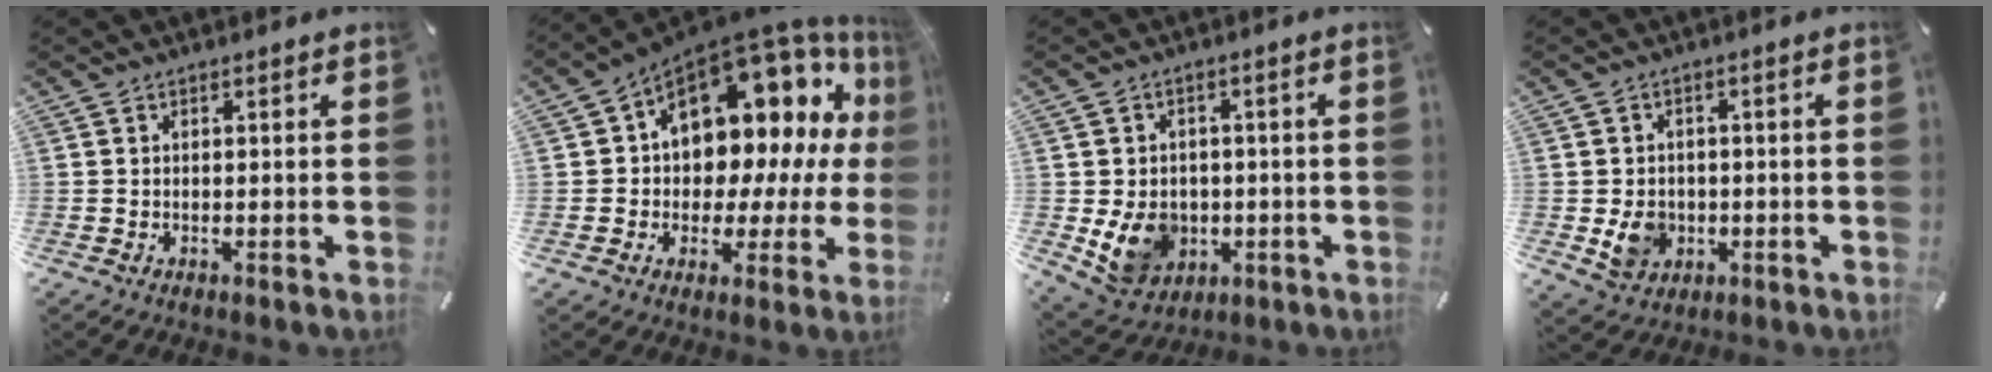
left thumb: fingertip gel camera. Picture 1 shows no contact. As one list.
[{"total": 16.1, "force": [6.7, 10.3, 10.4], "torque": [-0.136, -0.067, 0.109]}, {"total": 10.7, "force": [-2.1, 9.0, 5.4], "torque": [-0.119, 0.004, -0.036]}, {"total": 6.8, "force": [-1.1, 6.1, 2.9], "torque": [-0.051, 0.002, -0.019]}]